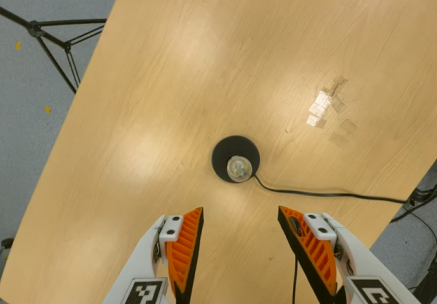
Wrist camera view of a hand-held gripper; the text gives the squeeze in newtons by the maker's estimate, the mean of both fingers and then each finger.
{"total": 0.0}